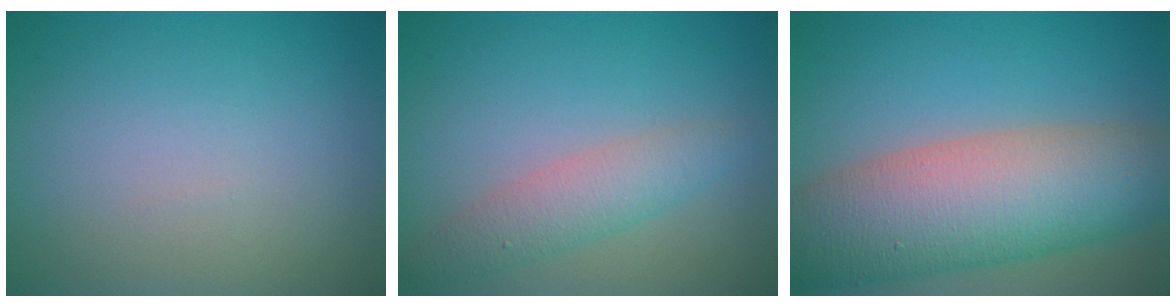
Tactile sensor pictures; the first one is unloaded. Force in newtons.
{"total": 3.2, "press": 3.2, "slide": 0.1}
{"total": 11.8, "press": 11.8, "slide": 0.6}